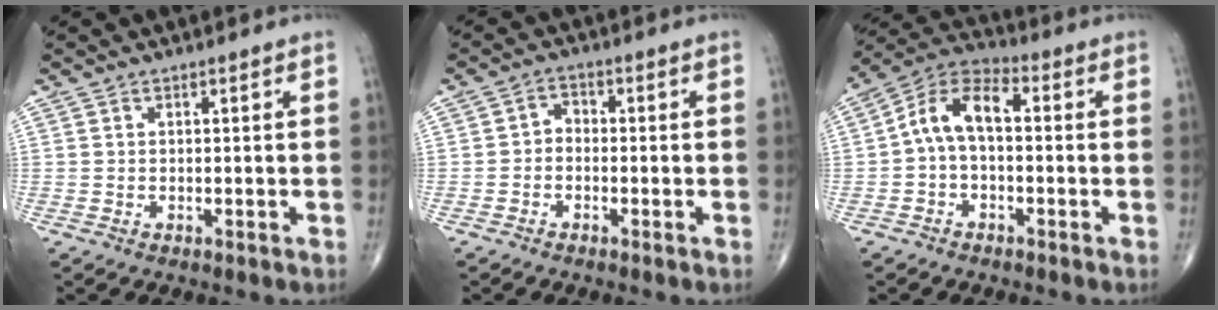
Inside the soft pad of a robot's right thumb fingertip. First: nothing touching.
{"total": 2.4, "force": [-0.8, 1.9, 1.3], "torque": [-0.007, 0.014, -0.025]}
{"total": 9.2, "force": [-0.1, 5.2, 7.6], "torque": [-0.131, 0.037, -0.016]}